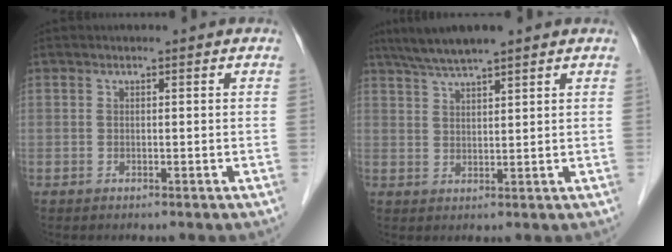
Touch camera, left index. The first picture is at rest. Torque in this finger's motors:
{"motor_torque": [0.07, -0.02, 0.14, 0.03]}